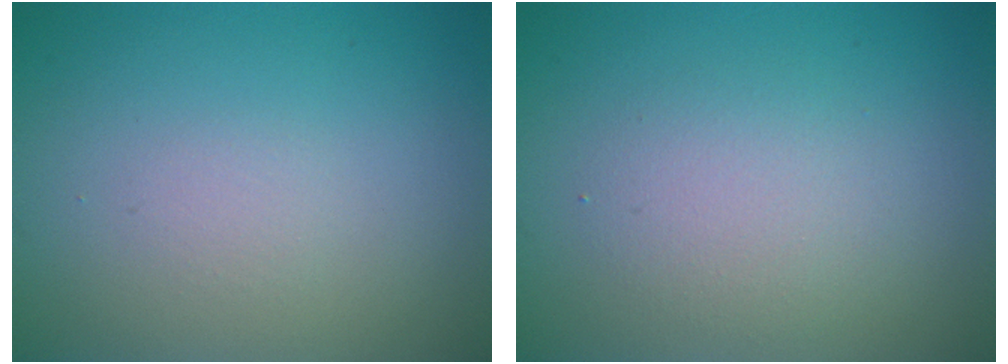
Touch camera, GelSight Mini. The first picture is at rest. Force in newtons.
{"total": 2.5, "press": 2.4, "slide": 0.1}